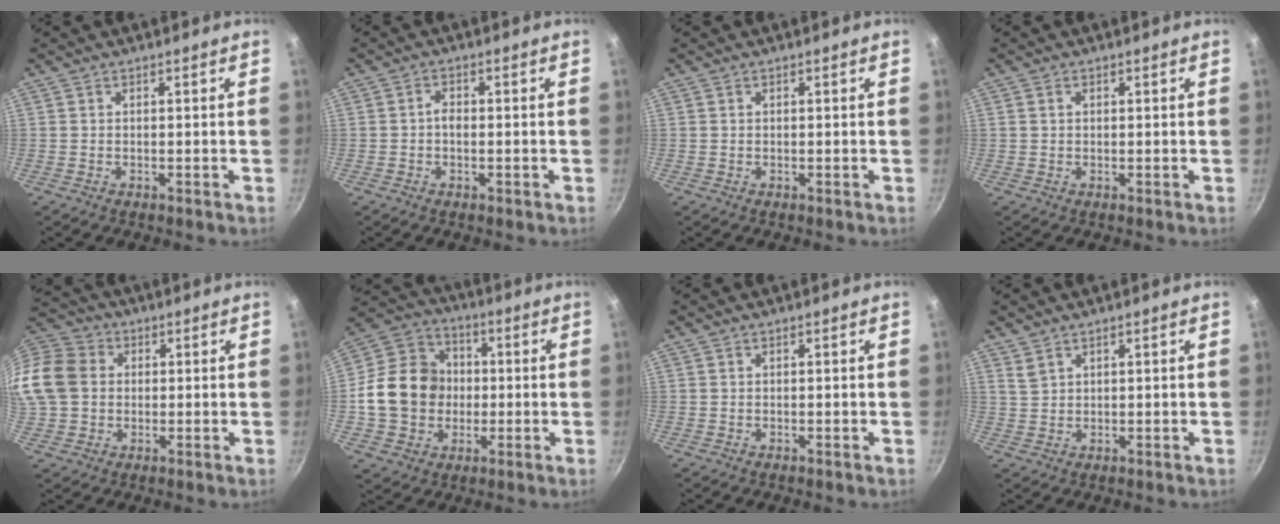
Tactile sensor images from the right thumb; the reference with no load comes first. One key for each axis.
{"total": 2.1, "fx": -0.3, "fy": 1.3, "fz": 1.6, "tx": -0.025, "ty": 0.008, "tz": -0.008}
{"total": 0.0}
{"total": 1.0, "fx": 0.3, "fy": 0.7, "fz": 0.5, "tx": -0.006, "ty": 0.004, "tz": 0.005}
{"total": 19.2, "fx": 1.9, "fy": 16.0, "fz": 10.3, "tx": -0.236, "ty": 0.041, "tz": 0.024}
{"total": 16.3, "fx": -0.7, "fy": 13.9, "fz": 8.5, "tx": -0.121, "ty": 0.029, "tz": -0.020}
{"total": 0.0}
{"total": 2.3, "fx": 1.7, "fy": 1.4, "fz": 0.9, "tx": -0.010, "ty": -0.001, "tz": 0.037}